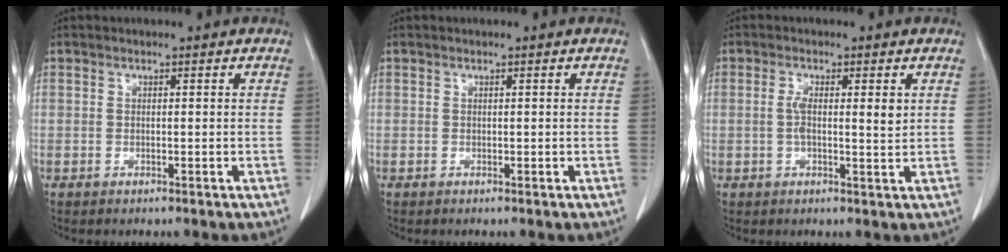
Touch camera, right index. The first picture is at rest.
{"total": 0.0}
{"total": 4.2, "force": [0.7, 1.0, 4.0], "torque": [-0.071, 0.001, 0.008]}